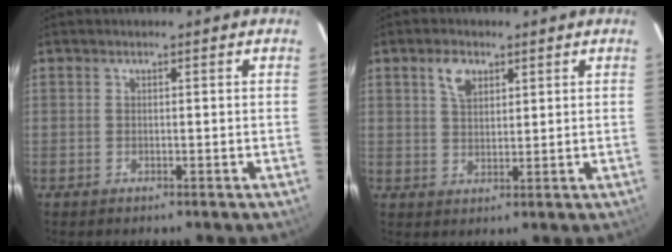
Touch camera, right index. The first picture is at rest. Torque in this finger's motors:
{"motor_torque": [0.13, 0.09, 0.08, 0.03]}